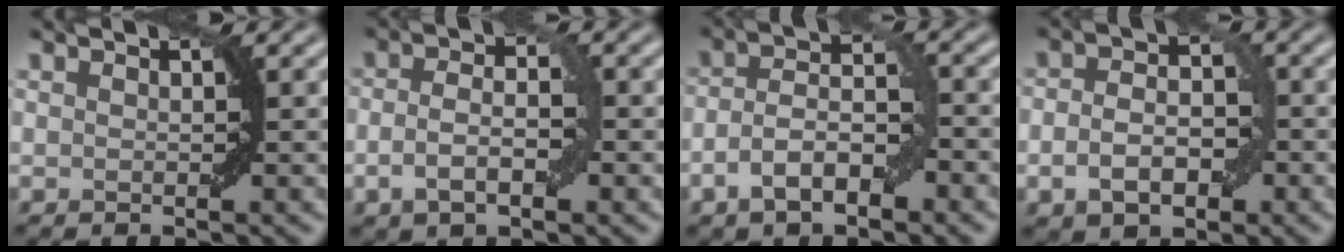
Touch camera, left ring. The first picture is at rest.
{"total": 3.8, "force": [-0.9, 1.8, 3.2], "torque": [-0.062, 0.001, -0.021]}
{"total": 5.3, "force": [-2.3, 2.4, 4.1], "torque": [-0.067, 0.010, -0.046]}
{"total": 4.5, "force": [-1.2, 2.8, 3.3], "torque": [-0.053, 0.001, -0.026]}